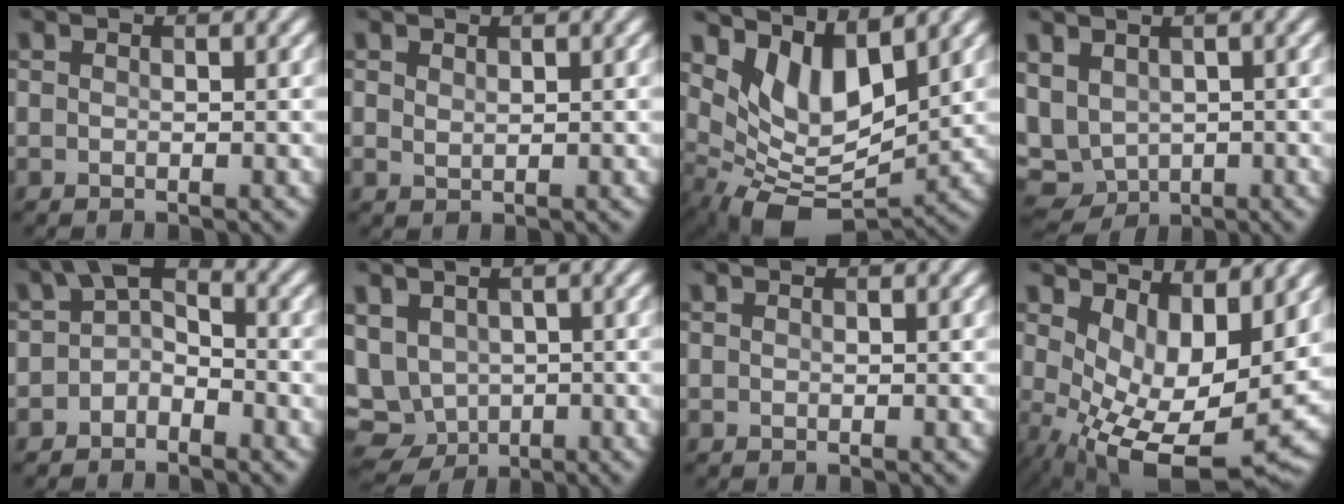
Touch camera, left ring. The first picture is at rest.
{"total": 0.8, "force": [0.5, 0.5, 0.4], "torque": [-0.010, -0.002, 0.012]}
{"total": 6.7, "force": [2.8, 3.4, 5.1], "torque": [-0.096, -0.019, 0.059]}
{"total": 4.9, "force": [0.3, 3.9, 2.9], "torque": [-0.070, -0.014, 0.017]}
{"total": 3.1, "force": [-1.3, 2.0, 2.1], "torque": [-0.032, 0.013, -0.032]}
{"total": 6.2, "force": [-0.2, 5.2, 3.3], "torque": [-0.060, -0.011, 0.011]}
{"total": 0.0}
{"total": 10.1, "force": [0.8, 5.1, 8.7], "torque": [-0.145, -0.032, 0.028]}